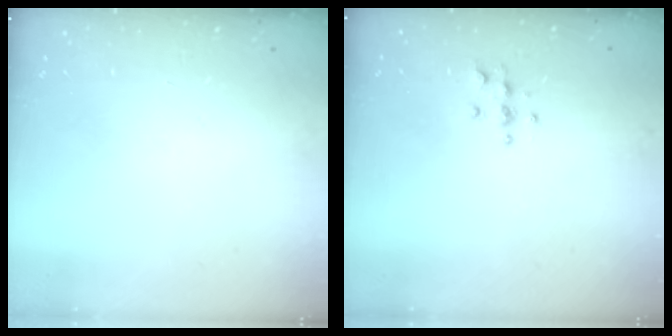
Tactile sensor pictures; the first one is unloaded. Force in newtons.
{"total": 3.8, "press": 3.8, "slide": 0.4}